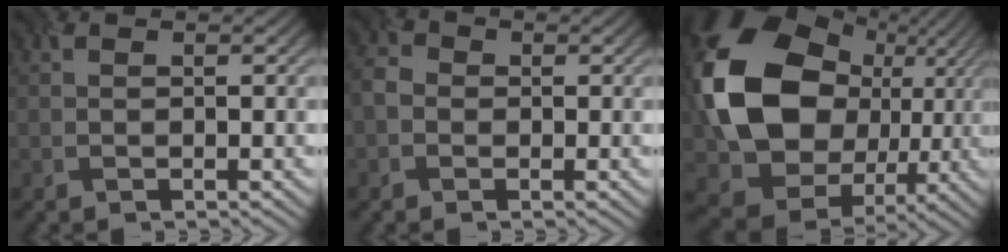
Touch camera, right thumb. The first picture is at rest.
{"total": 1.9, "force": [-0.9, 1.6, 0.4], "torque": [-0.013, 0.001, -0.029]}
{"total": 16.7, "force": [1.8, 13.6, 9.5], "torque": [-0.193, -0.032, 0.040]}